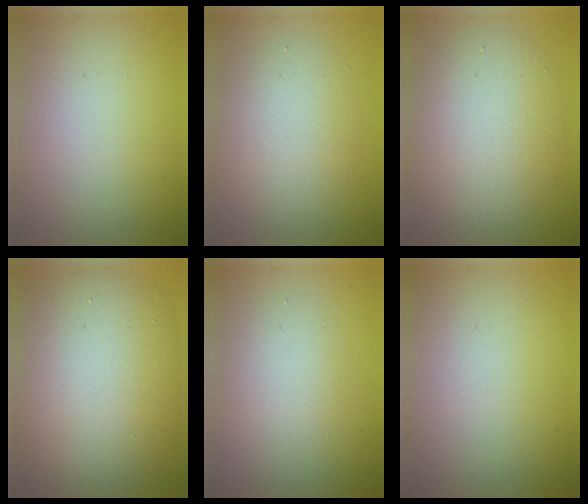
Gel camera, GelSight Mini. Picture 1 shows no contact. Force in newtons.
{"total": 4.4, "press": 4.4, "slide": 0.2}
{"total": 7.0, "press": 7.0, "slide": 0.5}
{"total": 12.2, "press": 12.2, "slide": 0.6}
{"total": 2.9, "press": 2.9, "slide": 0.2}
{"total": 0.0}